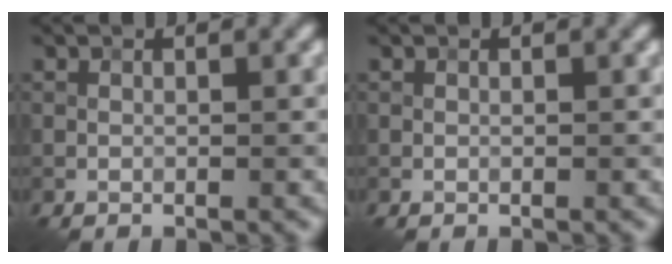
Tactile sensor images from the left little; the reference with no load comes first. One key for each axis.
{"total": 0.0}